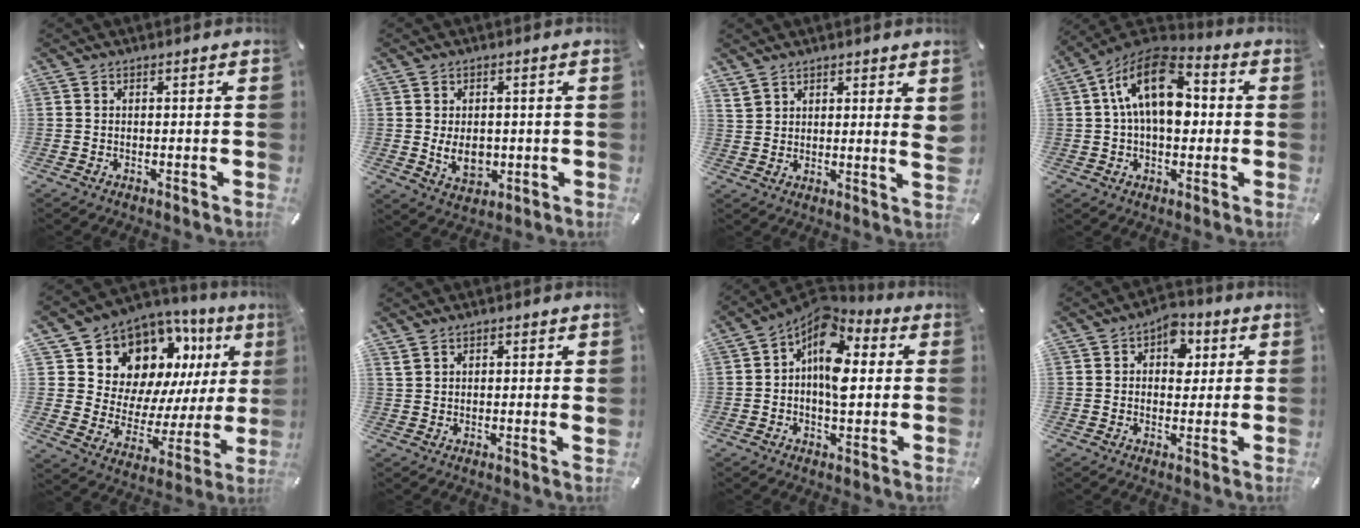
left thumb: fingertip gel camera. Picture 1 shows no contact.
{"total": 6.6, "force": [-0.5, 5.0, 4.3], "torque": [-0.072, -0.007, -0.011]}
{"total": 4.1, "force": [3.3, 1.7, 1.8], "torque": [-0.037, -0.009, 0.062]}
{"total": 16.7, "force": [2.8, 10.3, 12.9], "torque": [-0.238, -0.001, 0.044]}
{"total": 13.4, "force": [9.2, 8.9, 3.8], "torque": [-0.054, -0.101, 0.170]}
{"total": 2.1, "force": [1.6, 1.0, 1.1], "torque": [-0.023, -0.001, 0.030]}
{"total": 13.3, "force": [2.9, 7.9, 10.2], "torque": [-0.180, -0.035, 0.046]}
{"total": 7.3, "force": [1.9, 5.4, 4.5], "torque": [-0.041, -0.005, 0.024]}